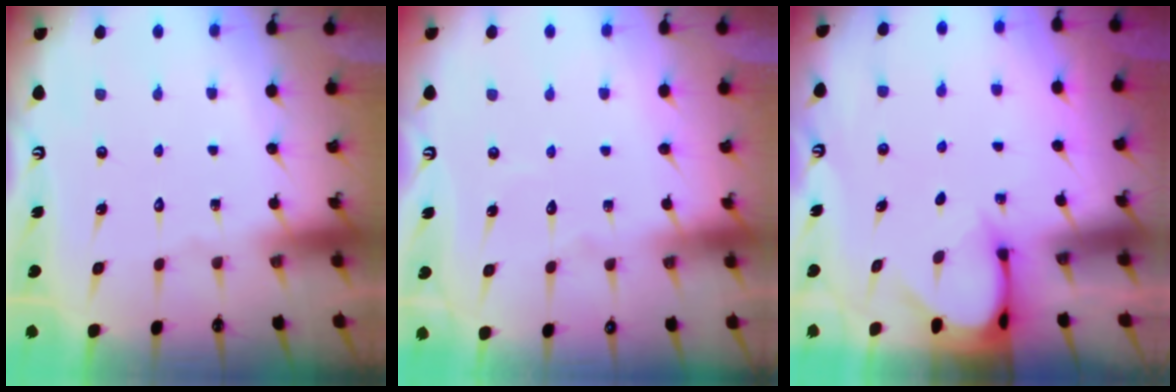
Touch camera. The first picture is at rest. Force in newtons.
{"total": 2.5, "press": 2.5, "slide": 0.2}
{"total": 3.4, "press": 3.4, "slide": 0.3}